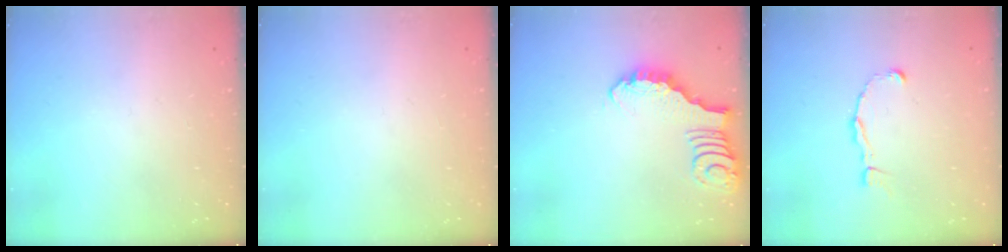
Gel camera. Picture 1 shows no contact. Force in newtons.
{"total": 0.0}
{"total": 4.2, "press": 4.2, "slide": 0.3}
{"total": 2.4, "press": 2.4, "slide": 0.2}